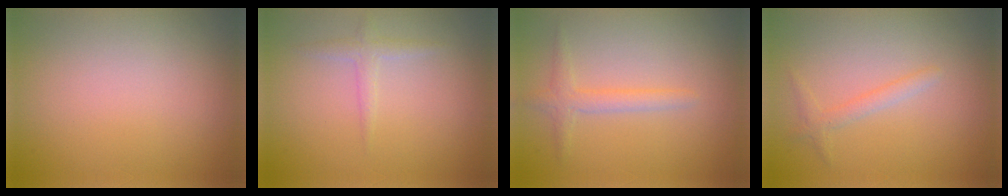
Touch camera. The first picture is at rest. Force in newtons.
{"total": 1.3, "press": 1.3, "slide": 0.0}
{"total": 1.8, "press": 1.8, "slide": 0.1}
{"total": 1.3, "press": 1.3, "slide": 0.0}